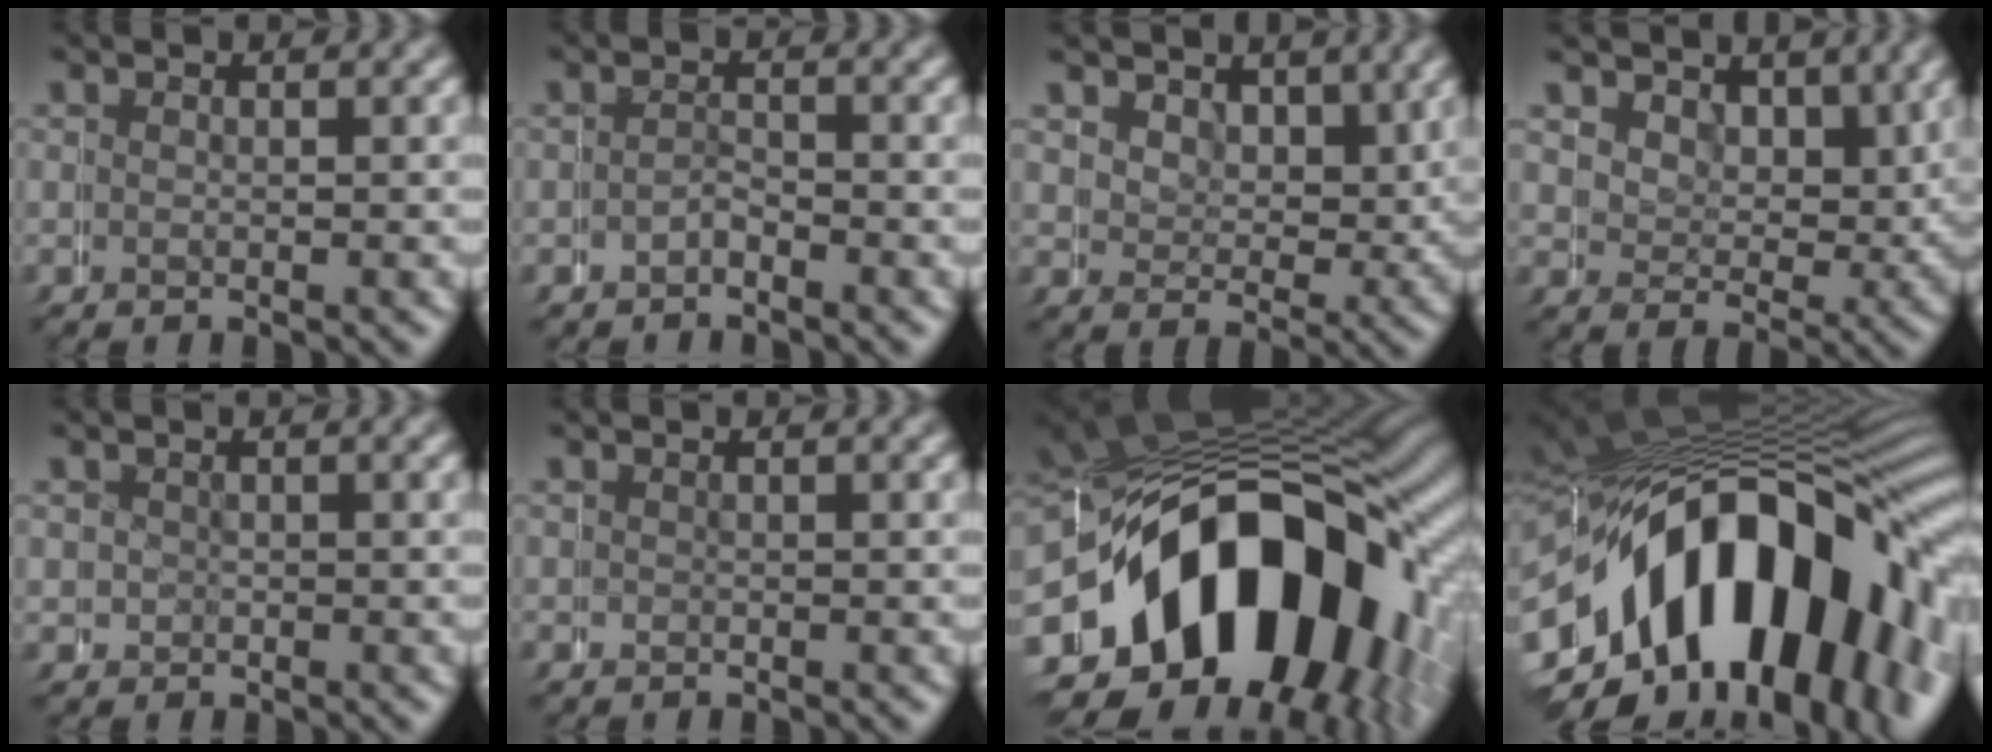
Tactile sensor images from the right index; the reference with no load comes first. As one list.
[{"total": 1.3, "force": [-1.2, 0.5, -0.2], "torque": [0.004, 0.001, -0.024]}, {"total": 4.2, "force": [1.8, 3.4, 1.6], "torque": [-0.033, -0.010, 0.031]}, {"total": 5.3, "force": [1.8, 4.3, 2.4], "torque": [-0.046, -0.009, 0.027]}, {"total": 1.5, "force": [0.2, 1.4, 0.0], "torque": [-0.006, 0.002, 0.005]}, {"total": 0.6, "force": [0.0, 0.3, -0.6], "torque": [0.013, -0.001, 0.001]}, {"total": 26.7, "force": [-4.3, 17.7, 19.5], "torque": [-0.322, -0.011, -0.071]}, {"total": 23.1, "force": [-4.4, 14.3, 17.6], "torque": [-0.282, 0.000, -0.065]}]